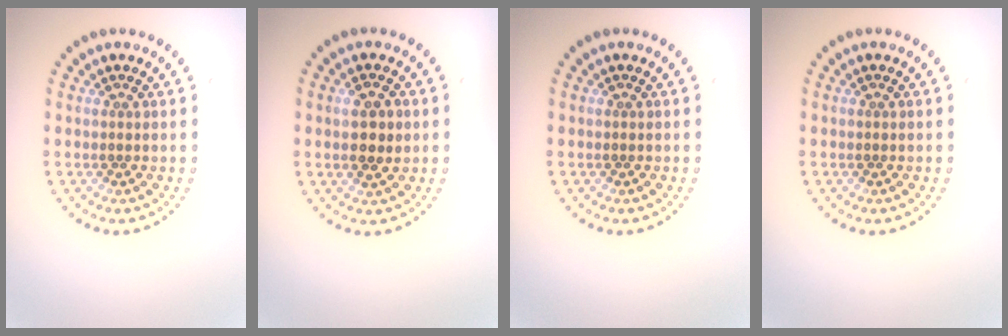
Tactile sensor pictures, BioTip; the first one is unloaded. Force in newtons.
{"total": 2.6, "press": 2.6, "slide": 0.3}
{"total": 0.0}
{"total": 0.0}